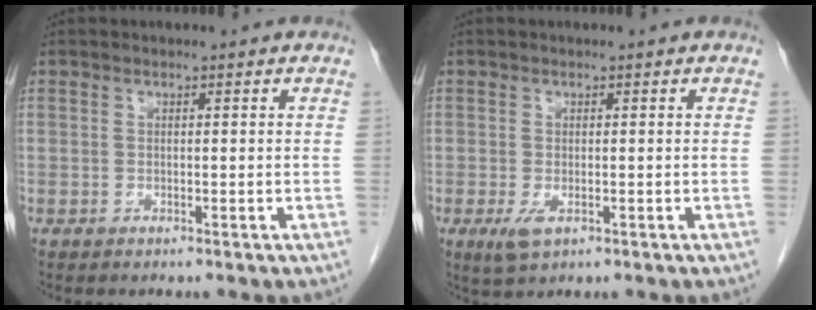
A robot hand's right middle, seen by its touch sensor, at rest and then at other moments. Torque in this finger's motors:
{"motor_torque": [0.72, -0.36, 0.25, 0.06]}